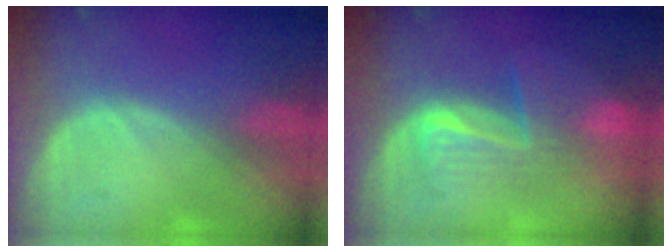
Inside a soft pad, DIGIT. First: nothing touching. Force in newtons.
{"total": 6.5, "press": 6.4, "slide": 1.3}